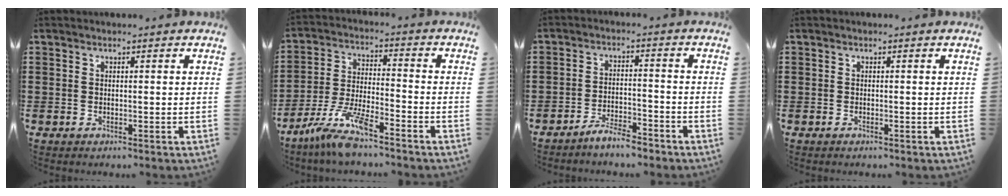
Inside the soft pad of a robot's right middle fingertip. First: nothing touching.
{"total": 8.5, "force": [-7.1, 0.6, 4.7], "torque": [-0.111, -0.010, -0.142]}
{"total": 4.2, "force": [-4.1, 0.4, 1.1], "torque": [-0.028, 0.006, -0.083]}
{"total": 0.0}